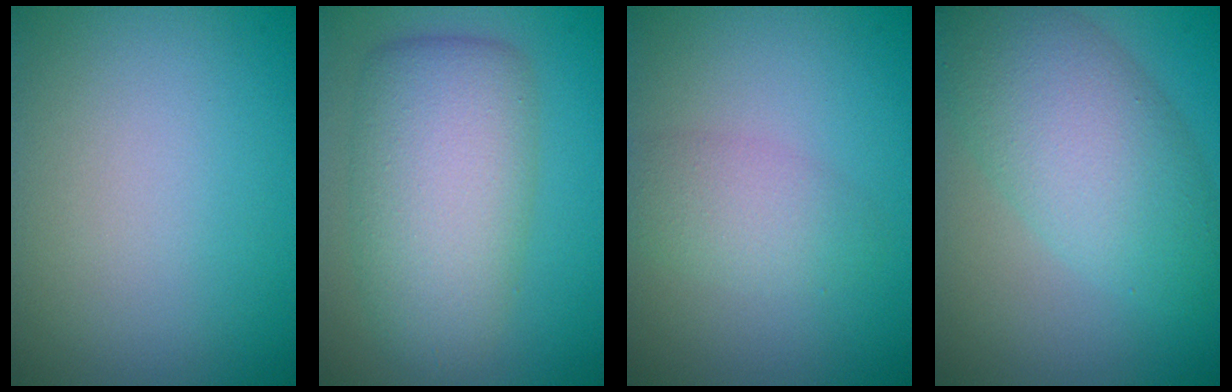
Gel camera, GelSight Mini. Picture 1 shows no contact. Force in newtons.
{"total": 7.5, "press": 7.5, "slide": 0.3}
{"total": 2.5, "press": 2.4, "slide": 0.2}
{"total": 6.8, "press": 6.8, "slide": 0.5}